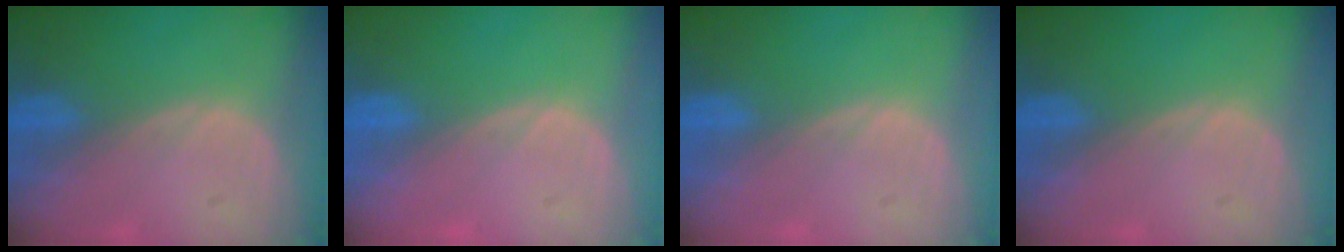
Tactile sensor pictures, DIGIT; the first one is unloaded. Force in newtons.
{"total": 0.0}
{"total": 0.0}
{"total": 0.0}